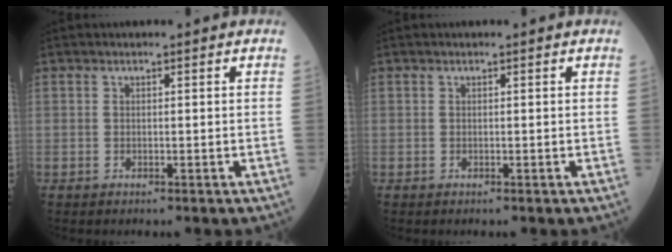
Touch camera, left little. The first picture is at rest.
{"total": 0.0}